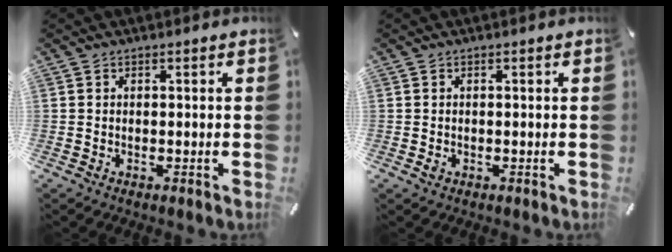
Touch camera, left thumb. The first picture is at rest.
{"total": 0.7, "force": [-0.1, 0.6, 0.5], "torque": [-0.009, 0.000, -0.001]}